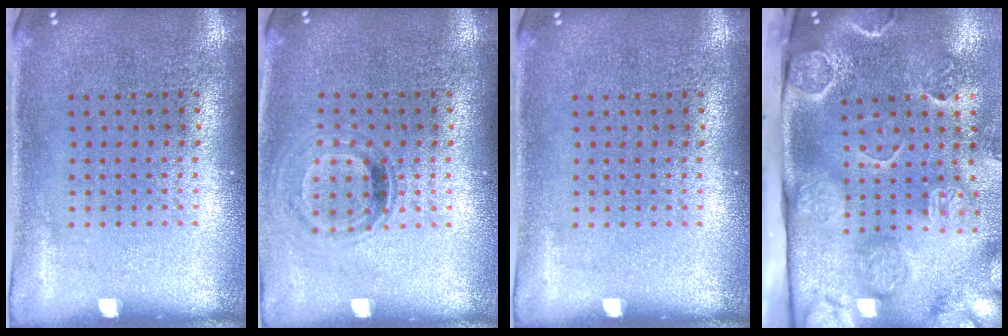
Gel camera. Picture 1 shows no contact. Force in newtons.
{"total": 0.9, "press": 0.8, "slide": 0.4}
{"total": 0.0}
{"total": 4.6, "press": 3.4, "slide": 3.1}